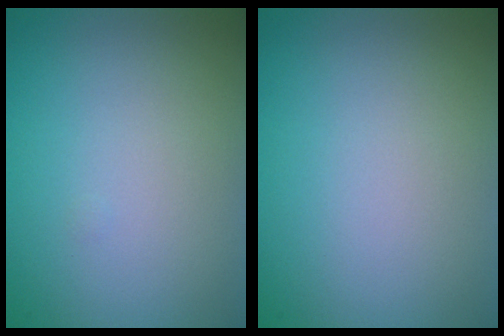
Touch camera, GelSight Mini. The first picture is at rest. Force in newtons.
{"total": 0.0}